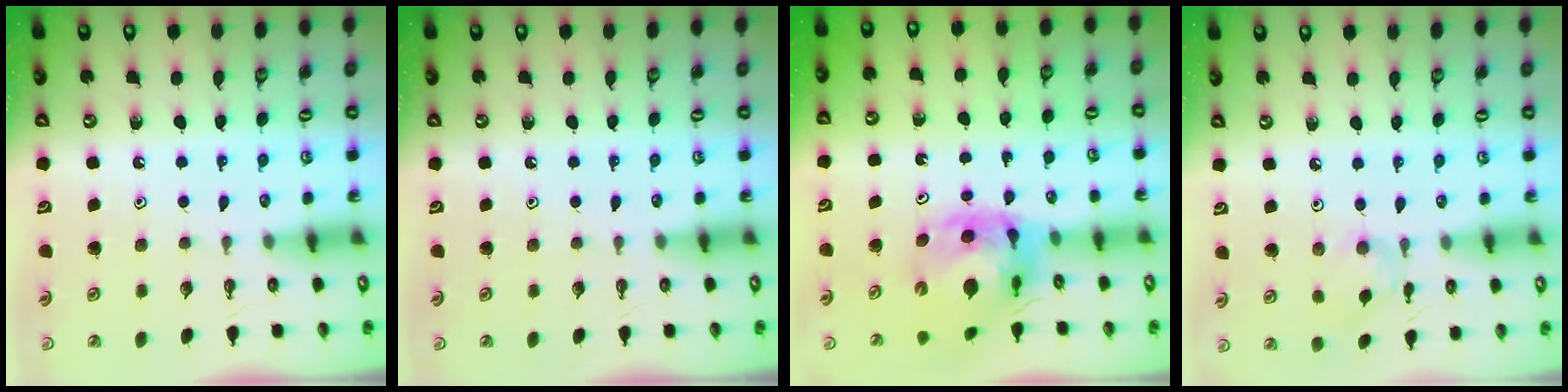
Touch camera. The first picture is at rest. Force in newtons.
{"total": 0.0}
{"total": 12.2, "press": 12.1, "slide": 1.4}
{"total": 2.9, "press": 2.9, "slide": 0.2}